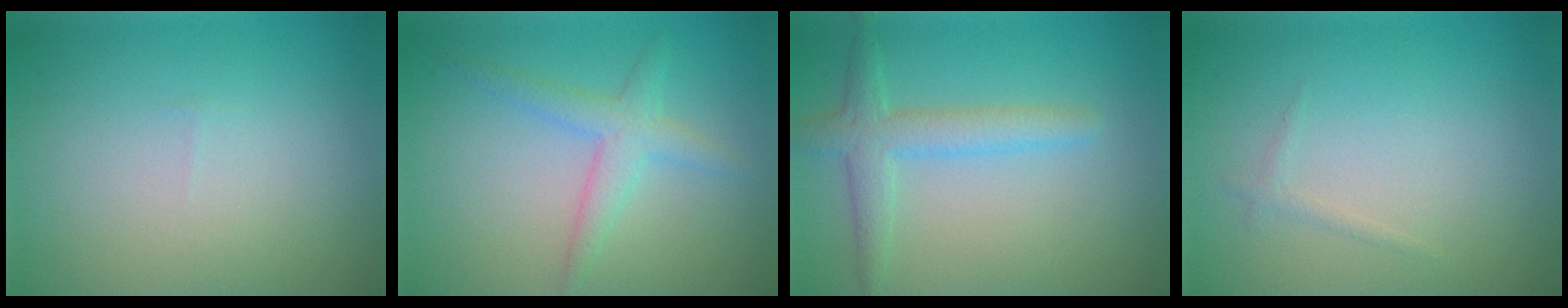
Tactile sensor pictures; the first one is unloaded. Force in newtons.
{"total": 2.7, "press": 2.7, "slide": 0.0}
{"total": 3.1, "press": 3.1, "slide": 0.1}
{"total": 0.7, "press": 0.7, "slide": 0.0}